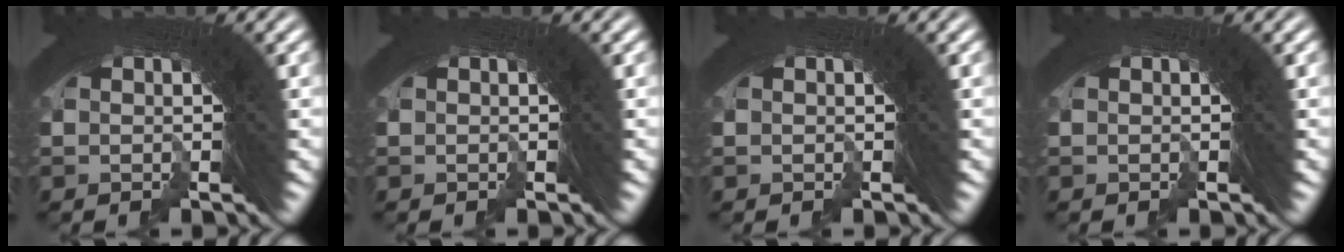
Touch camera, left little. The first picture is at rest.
{"total": 0.0}
{"total": 0.0}
{"total": 0.0}